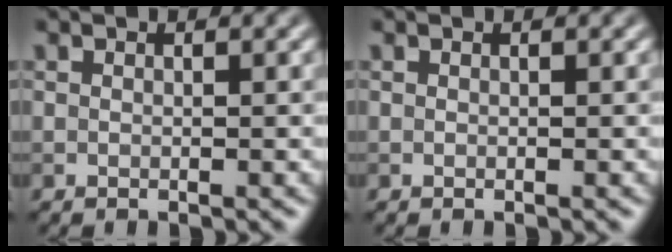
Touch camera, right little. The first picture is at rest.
{"total": 0.0}